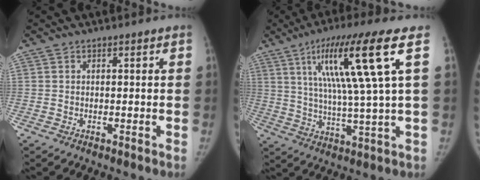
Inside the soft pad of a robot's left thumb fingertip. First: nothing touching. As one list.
[{"total": 16.3, "force": [6.0, 0.4, 15.1], "torque": [-0.272, -0.018, 0.099]}]